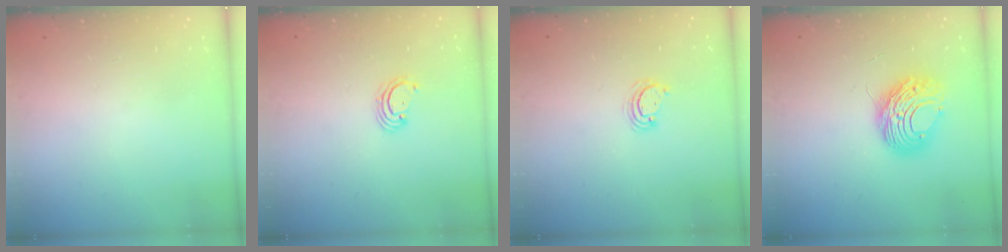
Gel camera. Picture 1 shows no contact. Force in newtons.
{"total": 2.3, "press": 2.3, "slide": 0.1}
{"total": 4.0, "press": 4.0, "slide": 0.3}
{"total": 9.7, "press": 9.7, "slide": 1.2}